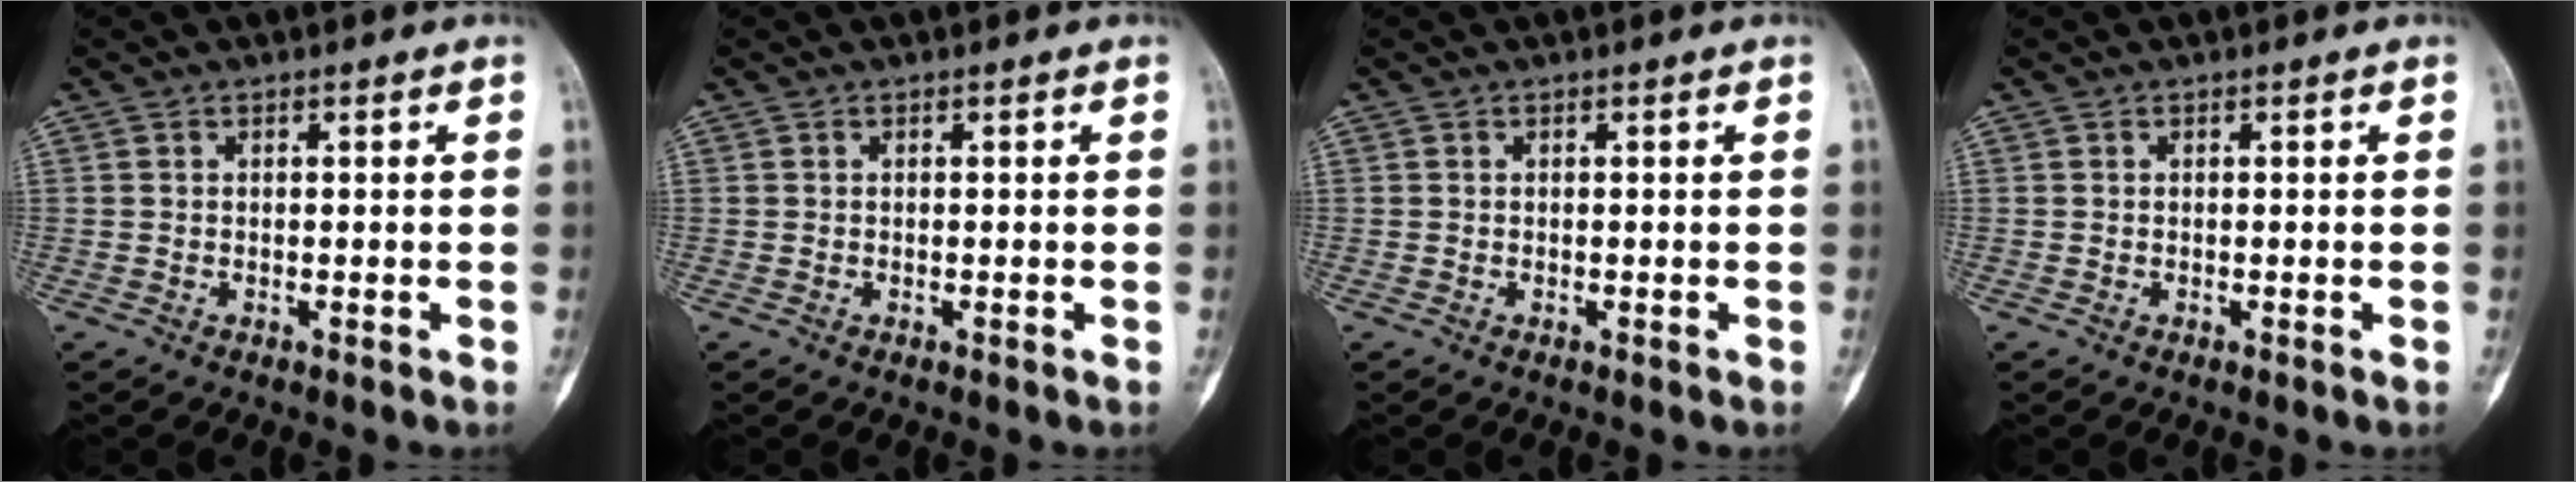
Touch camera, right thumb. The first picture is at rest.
{"total": 0.0}
{"total": 0.0}
{"total": 0.0}